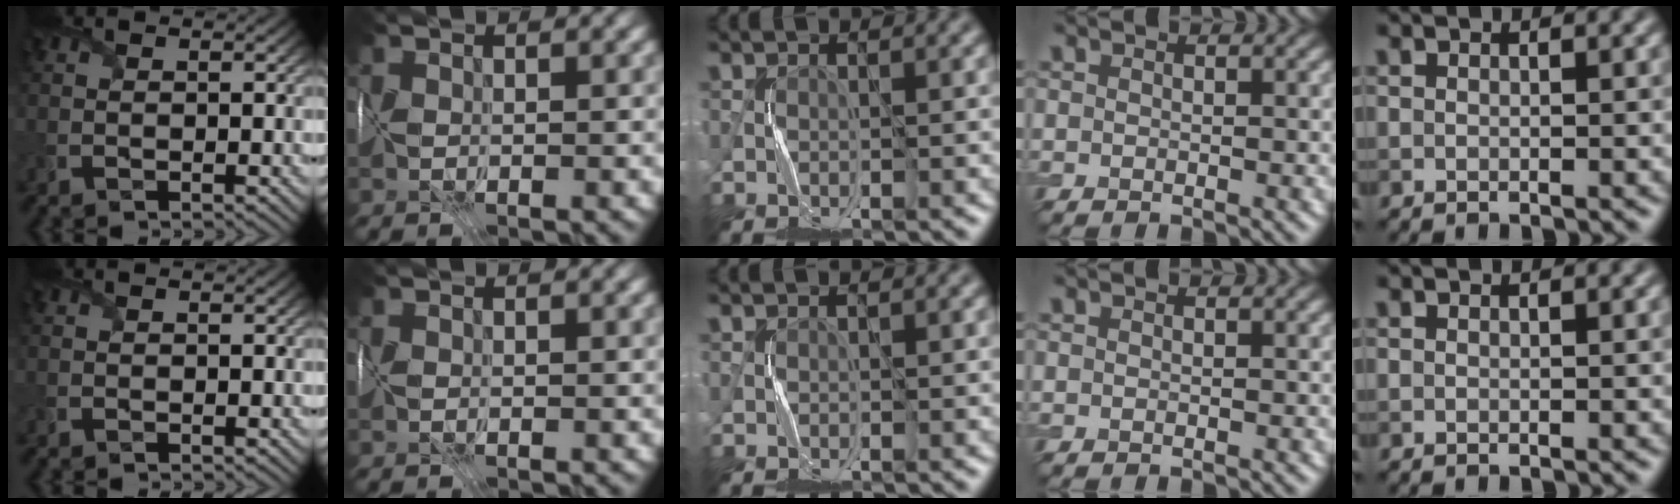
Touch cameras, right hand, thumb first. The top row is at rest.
{}